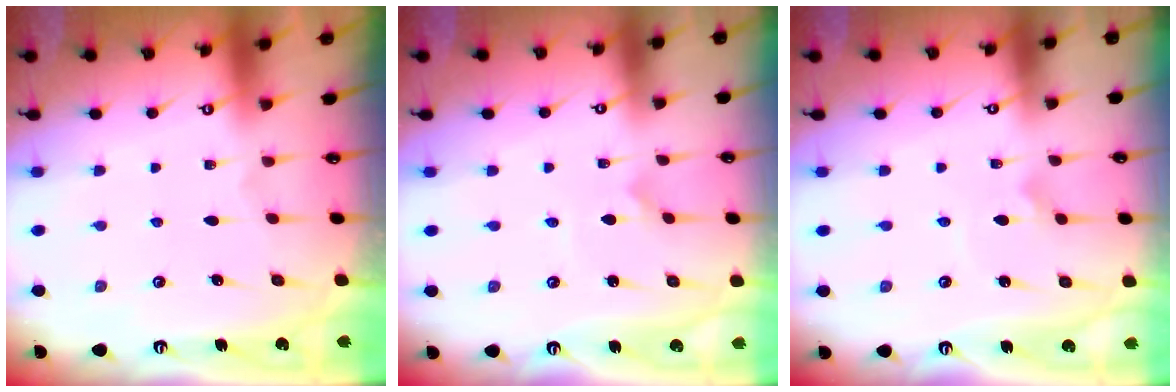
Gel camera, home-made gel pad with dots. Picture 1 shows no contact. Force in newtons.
{"total": 1.6, "press": 1.6, "slide": 0.1}
{"total": 2.1, "press": 2.1, "slide": 0.1}